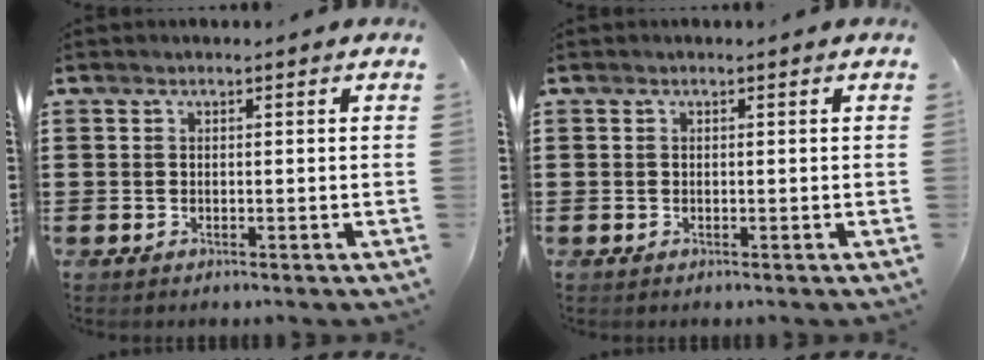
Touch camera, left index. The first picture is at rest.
{"total": 0.0}